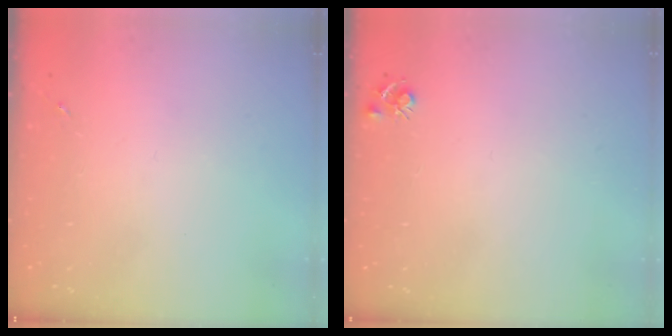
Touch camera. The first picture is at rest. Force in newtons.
{"total": 4.8, "press": 4.7, "slide": 0.7}